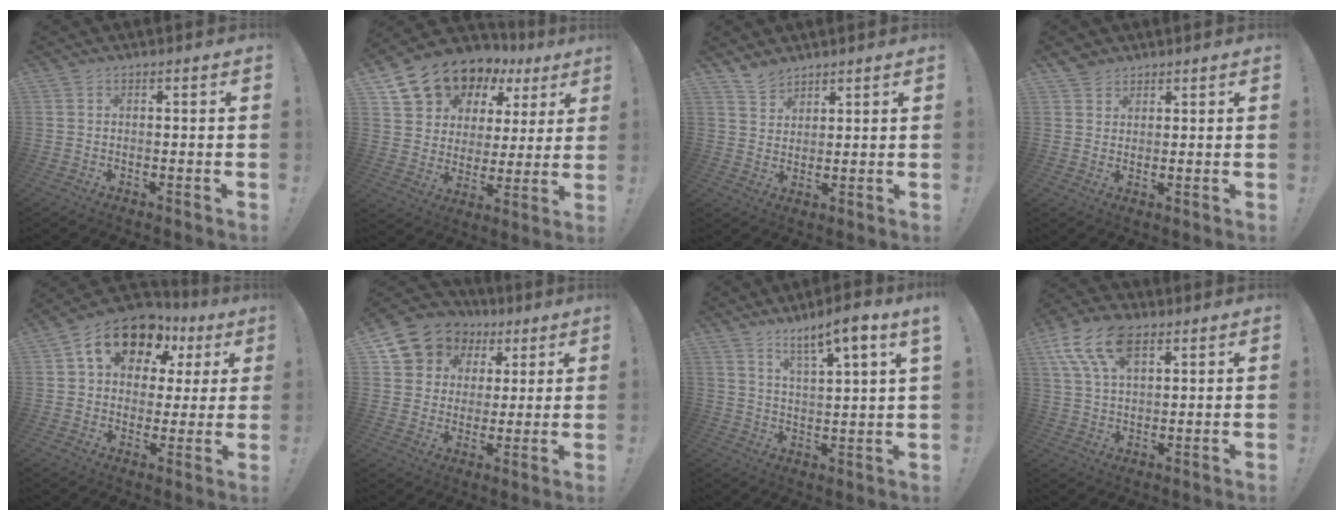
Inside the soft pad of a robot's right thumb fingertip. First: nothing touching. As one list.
[{"total": 13.8, "force": [9.7, 8.6, 4.6], "torque": [-0.075, -0.073, 0.188]}, {"total": 5.1, "force": [4.4, 2.3, 0.9], "torque": [-0.019, -0.027, 0.086]}, {"total": 3.8, "force": [3.0, 2.3, 0.5], "torque": [-0.007, -0.016, 0.056]}, {"total": 15.9, "force": [8.4, 9.9, 9.1], "torque": [-0.144, -0.043, 0.149]}, {"total": 10.5, "force": [5.1, 8.9, 2.4], "torque": [-0.034, -0.039, 0.106]}, {"total": 8.0, "force": [6.1, -0.2, 5.2], "torque": [-0.076, -0.042, 0.094]}, {"total": 14.2, "force": [7.2, 7.7, 9.5], "torque": [-0.180, -0.020, 0.132]}]